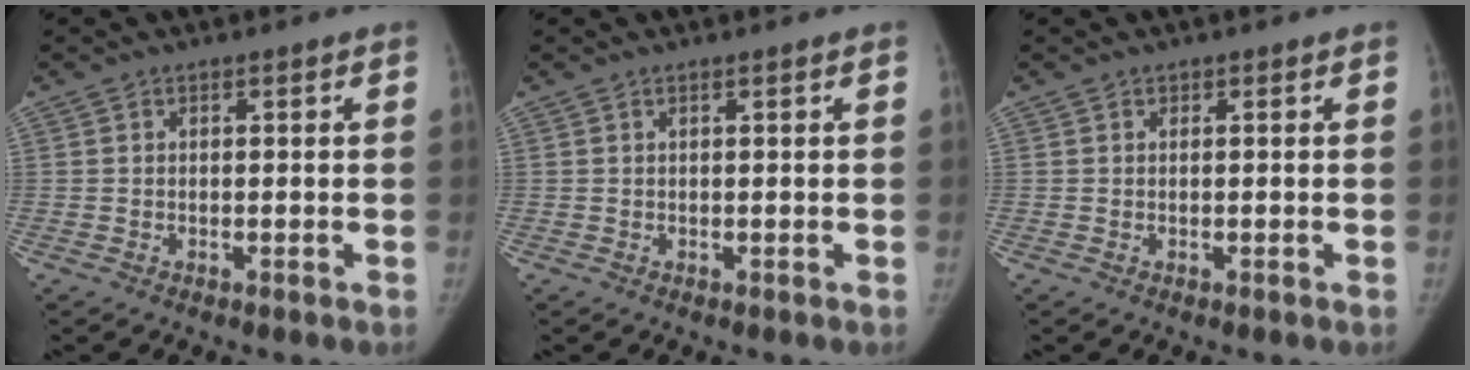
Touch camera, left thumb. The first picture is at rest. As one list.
[{"total": 0.0}, {"total": 0.0}]